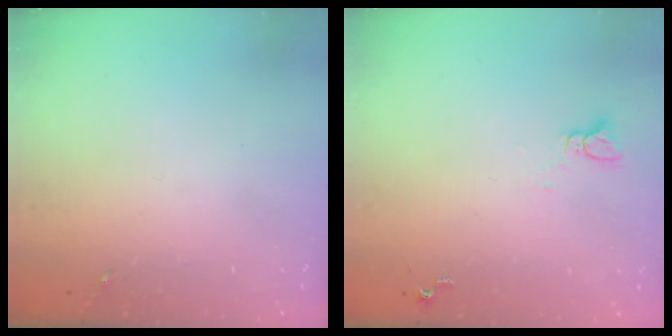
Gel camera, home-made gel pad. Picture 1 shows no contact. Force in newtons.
{"total": 2.2, "press": 2.2, "slide": 0.1}